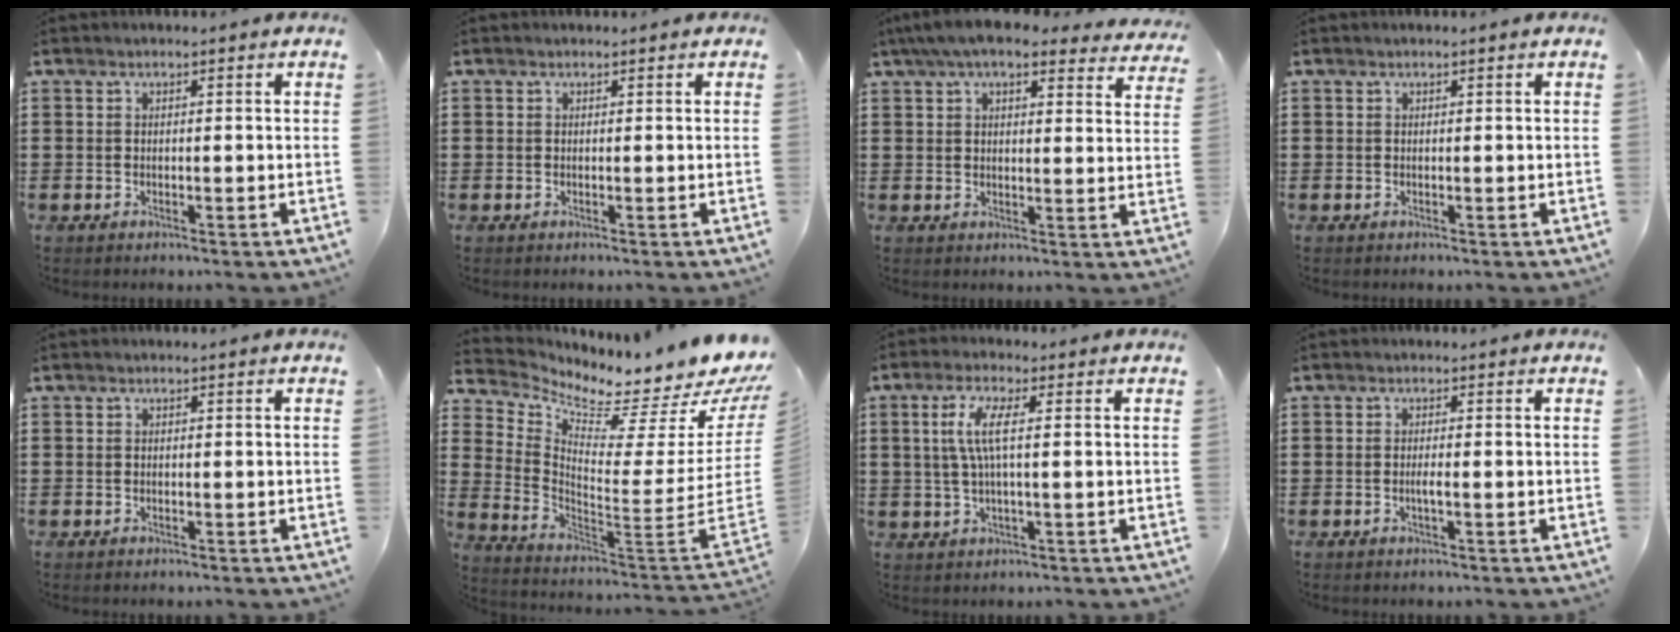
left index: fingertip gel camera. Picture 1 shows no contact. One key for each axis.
{"total": 0.7, "fx": 0.2, "fy": 0.7, "fz": 0.0, "tx": -0.002, "ty": 0.007, "tz": 0.003}
{"total": 7.3, "fx": 6.1, "fy": 1.3, "fz": 3.8, "tx": -0.091, "ty": -0.012, "tz": 0.112}
{"total": 0.0}
{"total": 0.0}
{"total": 5.3, "fx": 4.9, "fy": 0.6, "fz": 1.9, "tx": -0.048, "ty": -0.078, "tz": 0.073}
{"total": 5.6, "fx": 0.9, "fy": 0.8, "fz": 5.5, "tx": -0.120, "ty": -0.006, "tz": 0.008}
{"total": 1.2, "fx": -0.3, "fy": 0.1, "fz": 1.2, "tx": -0.021, "ty": -0.001, "tz": -0.005}